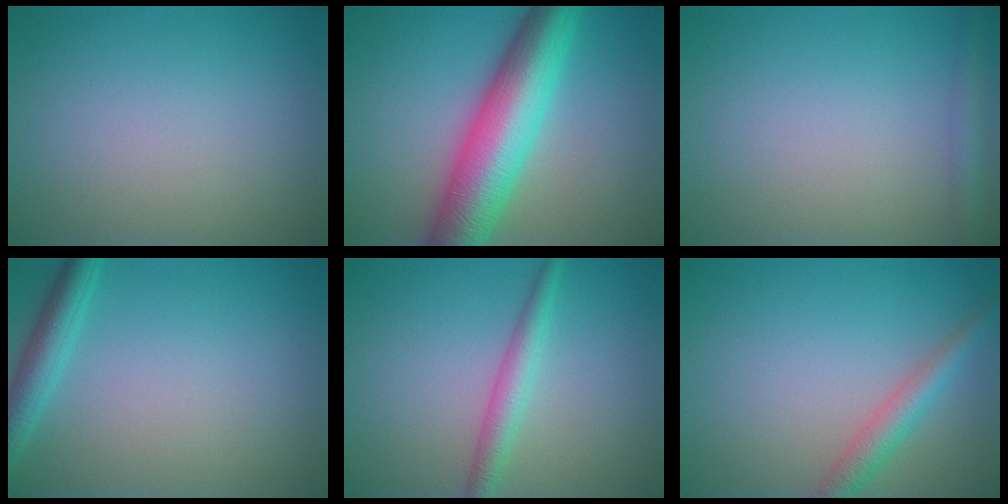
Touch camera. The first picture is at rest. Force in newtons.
{"total": 10.0, "press": 10.0, "slide": 0.1}
{"total": 1.8, "press": 1.8, "slide": 0.1}
{"total": 3.0, "press": 3.0, "slide": 0.2}
{"total": 2.6, "press": 2.6, "slide": 0.1}
{"total": 2.8, "press": 2.8, "slide": 0.1}